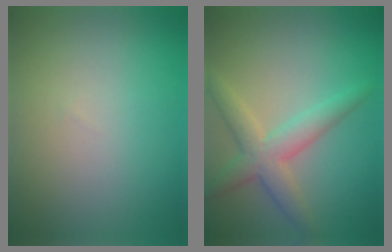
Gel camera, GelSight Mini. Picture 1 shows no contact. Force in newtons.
{"total": 4.1, "press": 4.1, "slide": 0.1}